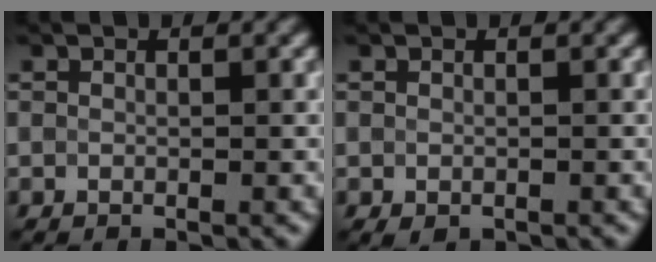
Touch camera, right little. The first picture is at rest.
{"total": 1.0, "force": [-0.5, 0.6, 0.7], "torque": [-0.013, -0.005, -0.008]}